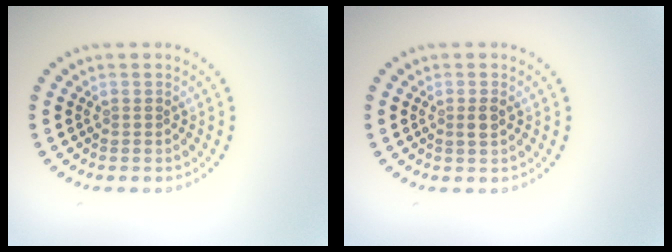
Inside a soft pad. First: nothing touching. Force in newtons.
{"total": 1.1, "press": 1.0, "slide": 0.4}